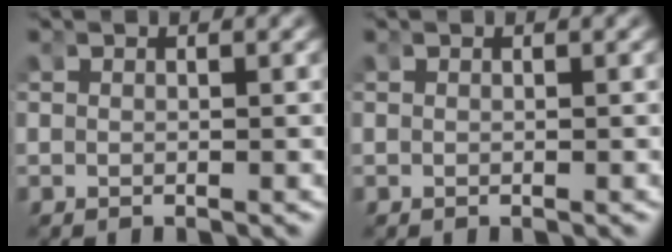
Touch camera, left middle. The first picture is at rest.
{"total": 0.0}